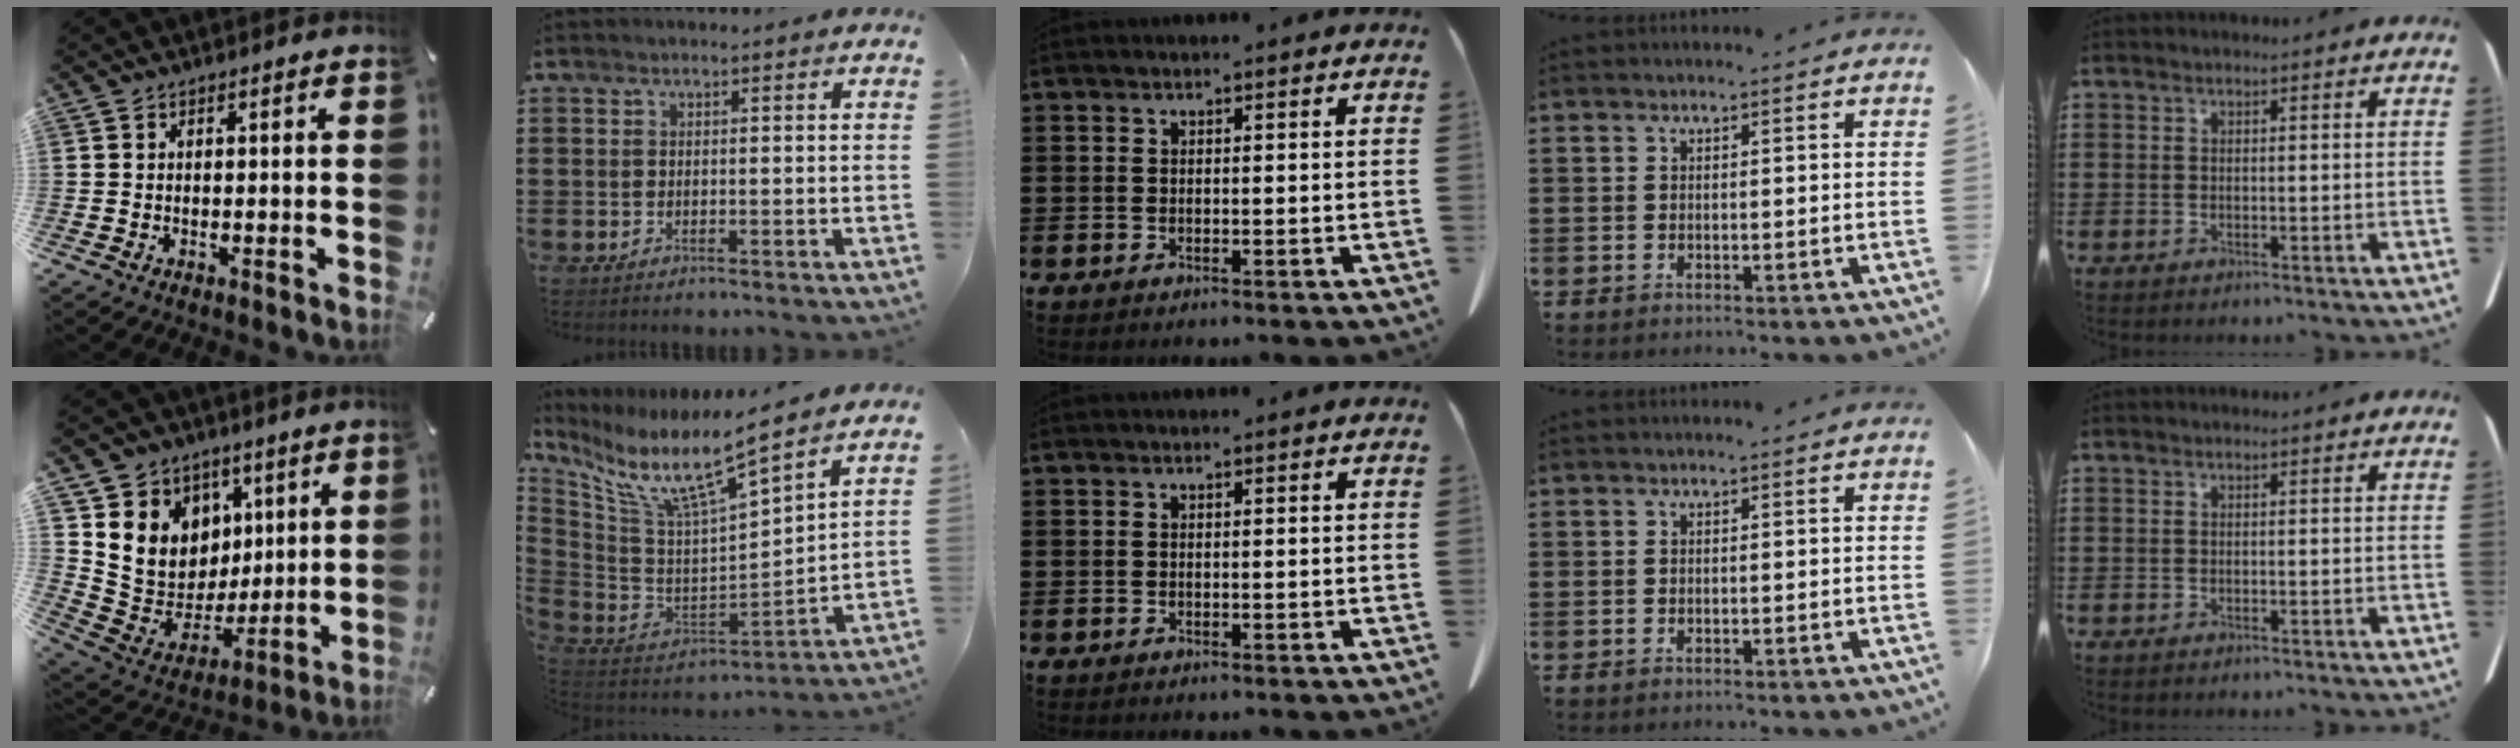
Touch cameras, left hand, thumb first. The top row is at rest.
{"thumb": {"total": 12.6, "force": [3.4, 12.0, 2.1], "torque": [-0.027, -0.044, 0.083]}, "index": {"total": 10.2, "force": [7.7, 1.1, 6.6], "torque": [-0.159, -0.065, 0.128]}}